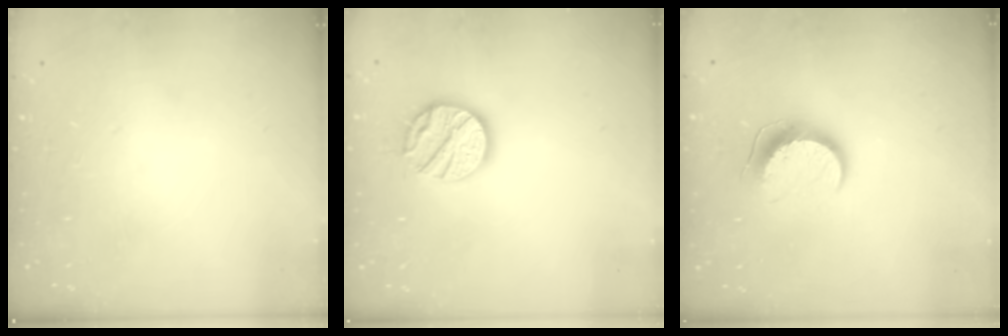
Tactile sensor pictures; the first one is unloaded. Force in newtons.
{"total": 12.8, "press": 12.8, "slide": 1.1}
{"total": 9.6, "press": 9.6, "slide": 0.4}